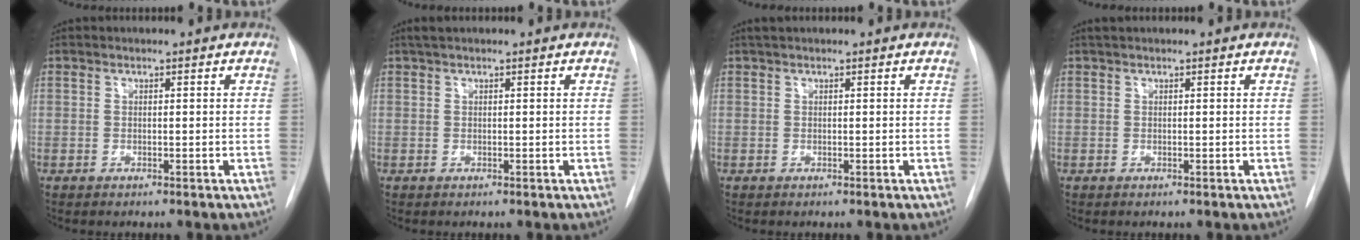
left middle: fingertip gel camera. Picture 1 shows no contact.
{"total": 1.6, "force": [1.2, 0.2, 1.0], "torque": [-0.020, 0.021, 0.021]}
{"total": 1.3, "force": [1.1, 0.1, 0.7], "torque": [-0.014, 0.020, 0.020]}
{"total": 0.9, "force": [0.7, 0.1, 0.5], "torque": [-0.012, 0.016, 0.016]}